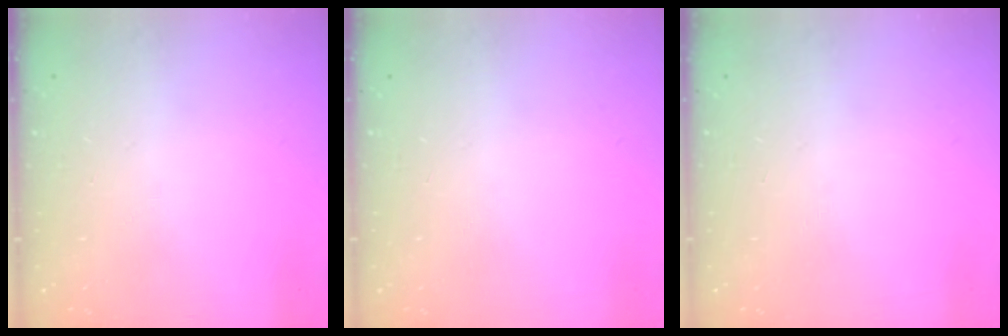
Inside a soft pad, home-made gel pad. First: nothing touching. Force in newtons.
{"total": 0.0}
{"total": 0.0}